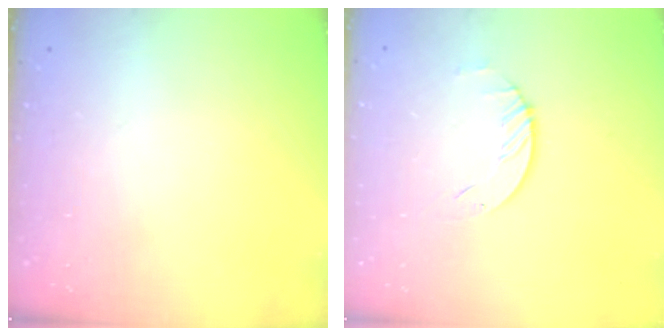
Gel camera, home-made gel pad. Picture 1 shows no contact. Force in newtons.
{"total": 2.3, "press": 2.3, "slide": 0.3}